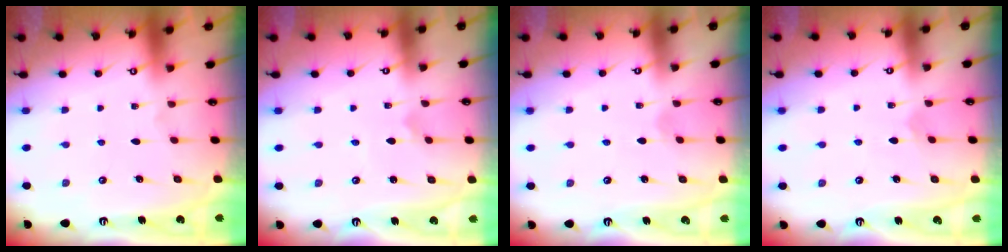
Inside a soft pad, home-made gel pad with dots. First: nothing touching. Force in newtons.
{"total": 0.8, "press": 0.8, "slide": 0.0}
{"total": 1.2, "press": 1.2, "slide": 0.1}
{"total": 3.1, "press": 3.1, "slide": 0.2}